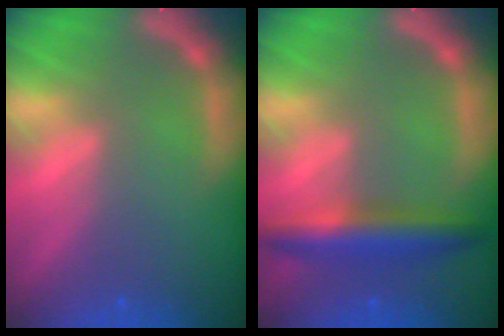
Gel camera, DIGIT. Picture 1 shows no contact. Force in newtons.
{"total": 5.0}